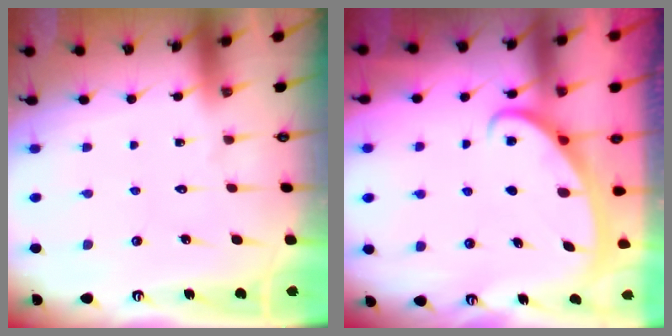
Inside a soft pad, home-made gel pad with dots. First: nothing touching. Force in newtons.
{"total": 2.7, "press": 2.7, "slide": 0.4}